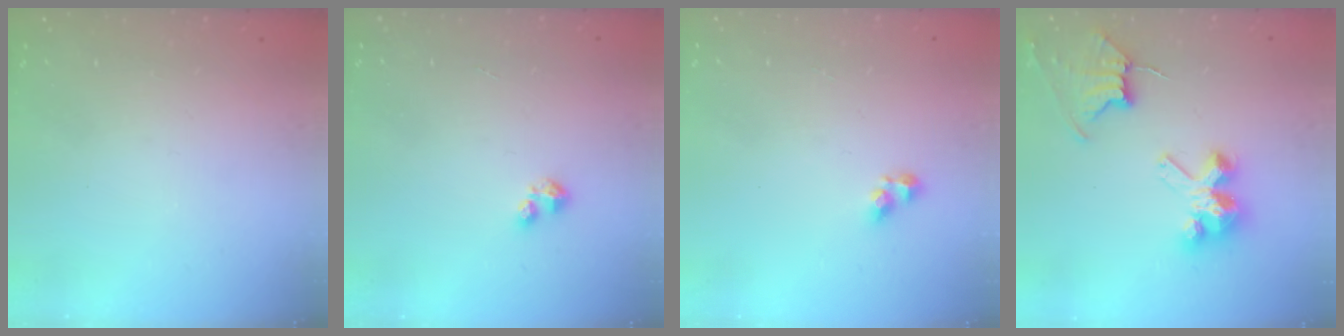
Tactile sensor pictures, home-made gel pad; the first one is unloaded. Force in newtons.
{"total": 1.6, "press": 1.6, "slide": 0.3}
{"total": 5.1, "press": 5.1, "slide": 0.3}
{"total": 8.4, "press": 8.3, "slide": 0.7}